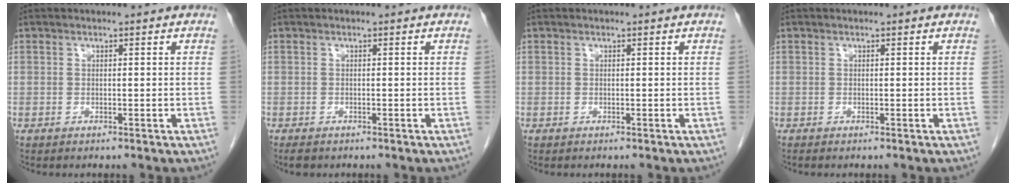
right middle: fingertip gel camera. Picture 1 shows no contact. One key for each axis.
{"total": 1.5, "fx": -1.2, "fy": 0.7, "fz": 0.7, "tx": -0.017, "ty": -0.003, "tz": -0.016}
{"total": 0.5, "fx": -0.4, "fy": 0.0, "fz": 0.3, "tx": -0.002, "ty": 0.001, "tz": -0.003}
{"total": 0.0}